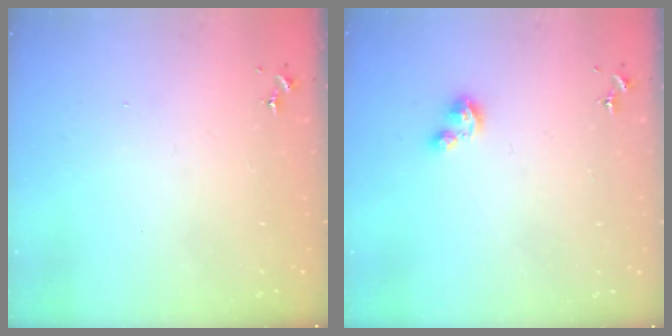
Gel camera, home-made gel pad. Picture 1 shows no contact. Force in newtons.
{"total": 4.0, "press": 4.0, "slide": 0.4}